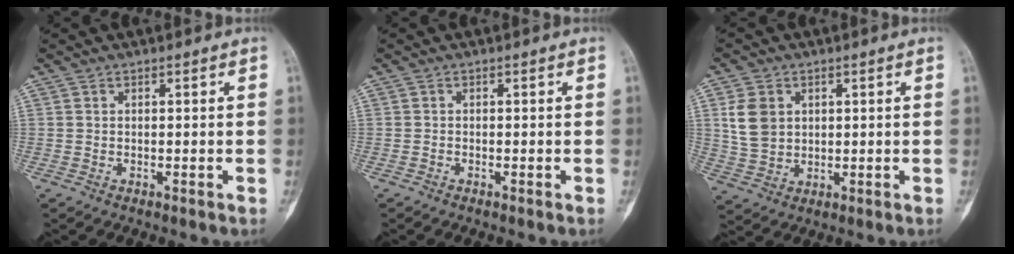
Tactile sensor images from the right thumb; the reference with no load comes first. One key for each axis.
{"total": 0.0}
{"total": 7.1, "fx": 1.9, "fy": 5.6, "fz": 3.9, "tx": -0.061, "ty": -0.005, "tz": 0.044}